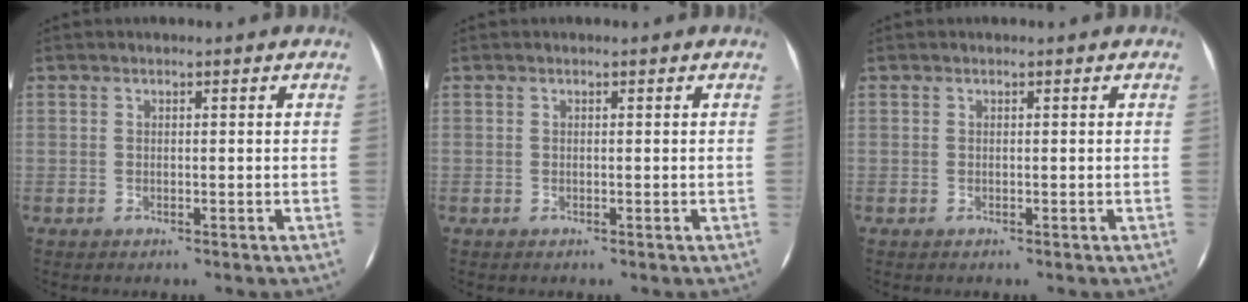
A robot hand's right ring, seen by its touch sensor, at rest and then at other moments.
{"total": 0.0}
{"total": 0.0}